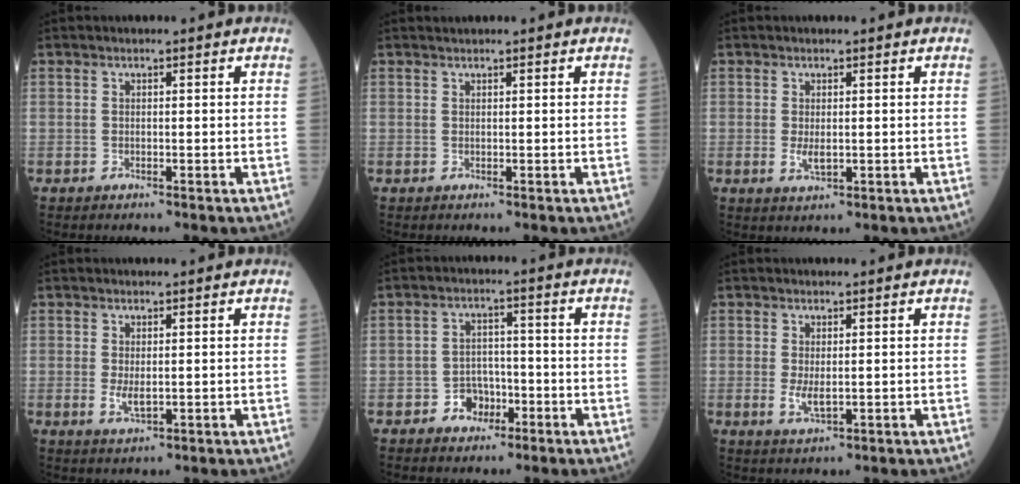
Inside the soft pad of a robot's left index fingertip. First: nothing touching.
{"total": 0.7, "force": [0.7, 0.0, 0.1], "torque": [-0.006, 0.010, 0.015]}
{"total": 2.0, "force": [-0.1, 0.9, 1.8], "torque": [-0.037, -0.008, 0.004]}
{"total": 2.2, "force": [0.1, 0.9, 2.0], "torque": [-0.040, -0.009, 0.009]}
{"total": 4.1, "force": [-2.1, 3.1, 1.6], "torque": [-0.024, 0.008, -0.034]}
{"total": 2.4, "force": [0.1, 0.9, 2.2], "torque": [-0.045, -0.010, 0.010]}